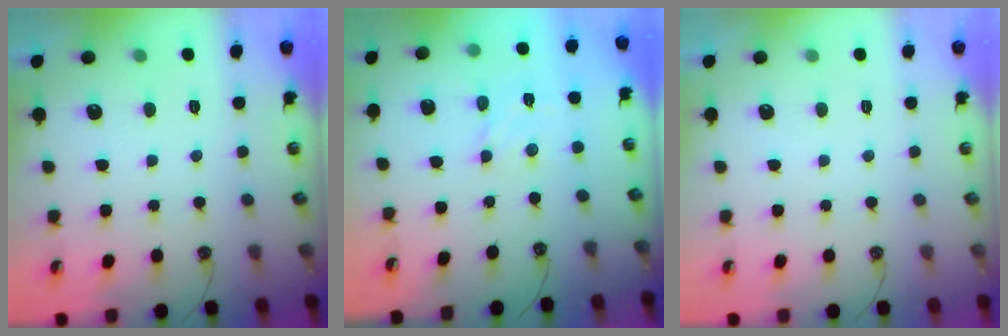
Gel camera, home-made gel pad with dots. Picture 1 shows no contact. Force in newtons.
{"total": 2.9, "press": 2.9, "slide": 0.3}
{"total": 0.0}